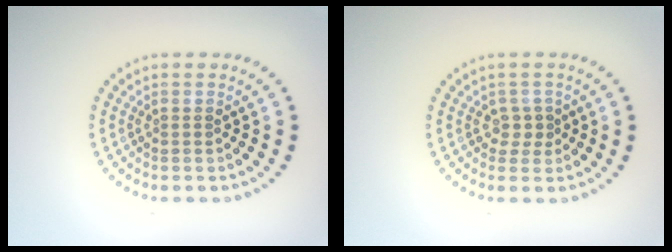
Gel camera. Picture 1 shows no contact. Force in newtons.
{"total": 1.5, "press": 1.2, "slide": 0.9}